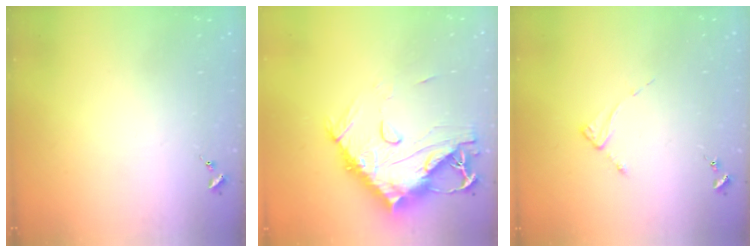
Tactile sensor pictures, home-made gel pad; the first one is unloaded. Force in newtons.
{"total": 18.5, "press": 18.4, "slide": 1.9}
{"total": 2.3, "press": 2.3, "slide": 0.3}